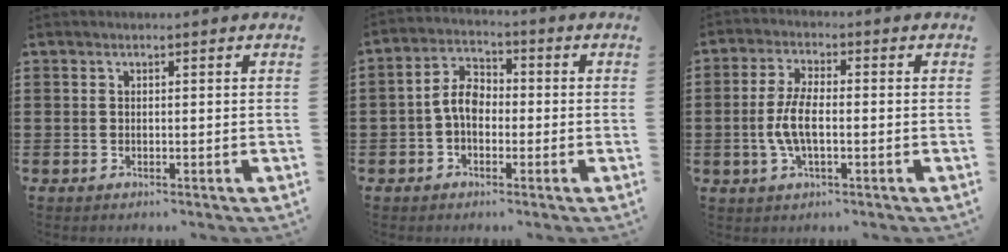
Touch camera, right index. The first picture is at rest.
{"total": 5.2, "force": [-0.8, 3.3, 4.0], "torque": [-0.091, 0.008, -0.020]}
{"total": 5.8, "force": [-1.0, 2.2, 5.3], "torque": [-0.128, -0.006, -0.028]}